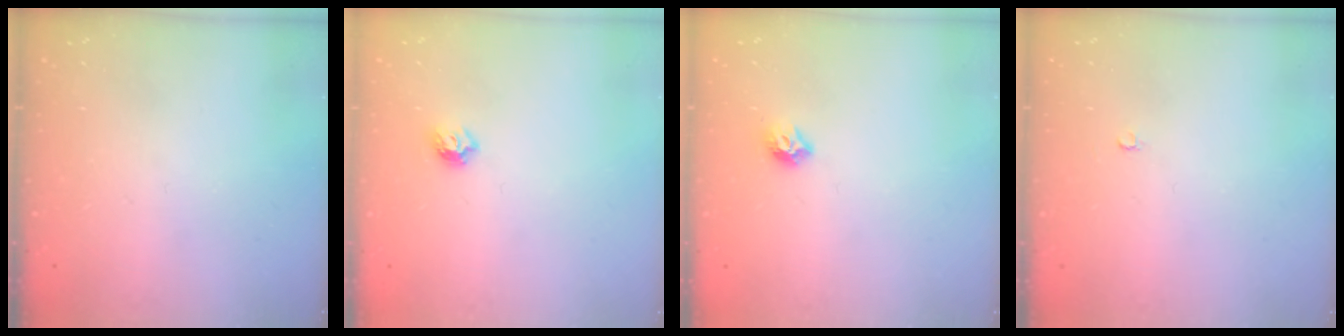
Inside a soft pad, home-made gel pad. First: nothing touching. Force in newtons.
{"total": 5.5, "press": 5.5, "slide": 0.8}
{"total": 5.8, "press": 5.7, "slide": 0.9}
{"total": 2.1, "press": 2.1, "slide": 0.2}